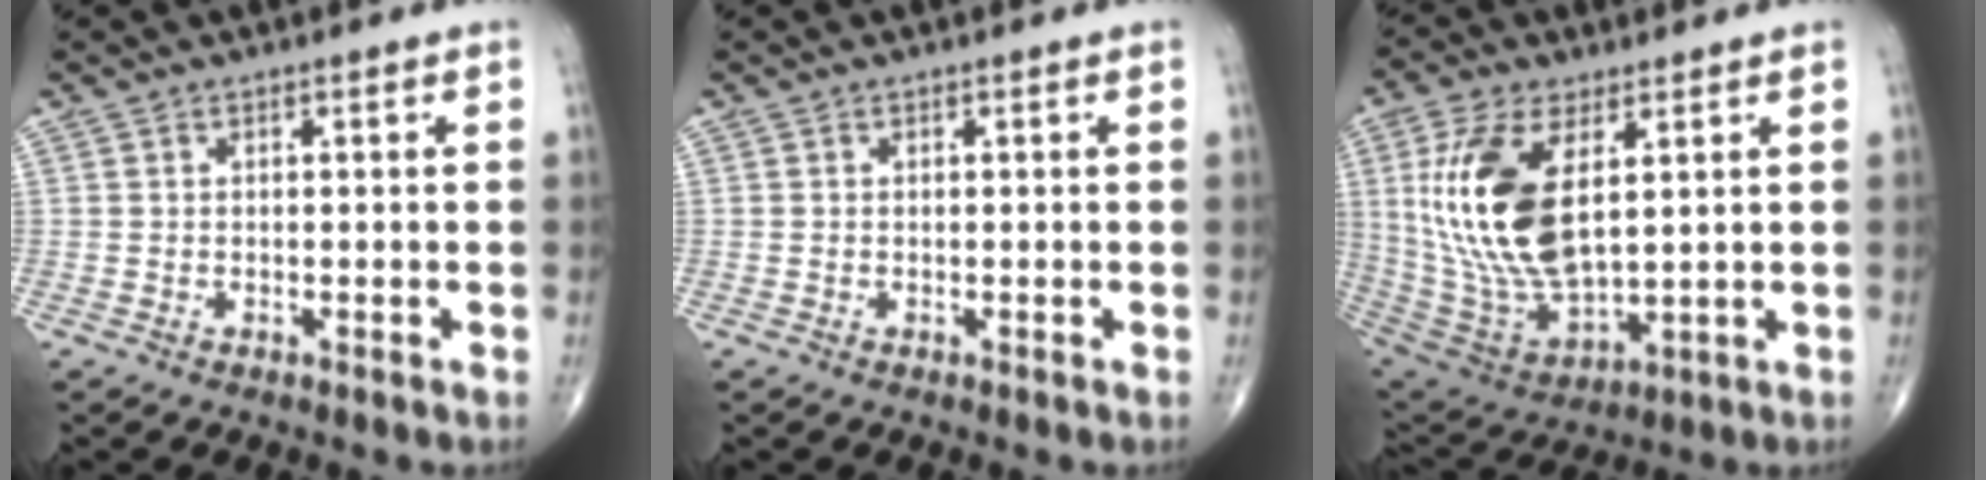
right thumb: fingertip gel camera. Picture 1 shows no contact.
{"total": 0.0}
{"total": 19.5, "force": [4.4, 9.4, 16.5], "torque": [-0.333, -0.025, 0.095]}